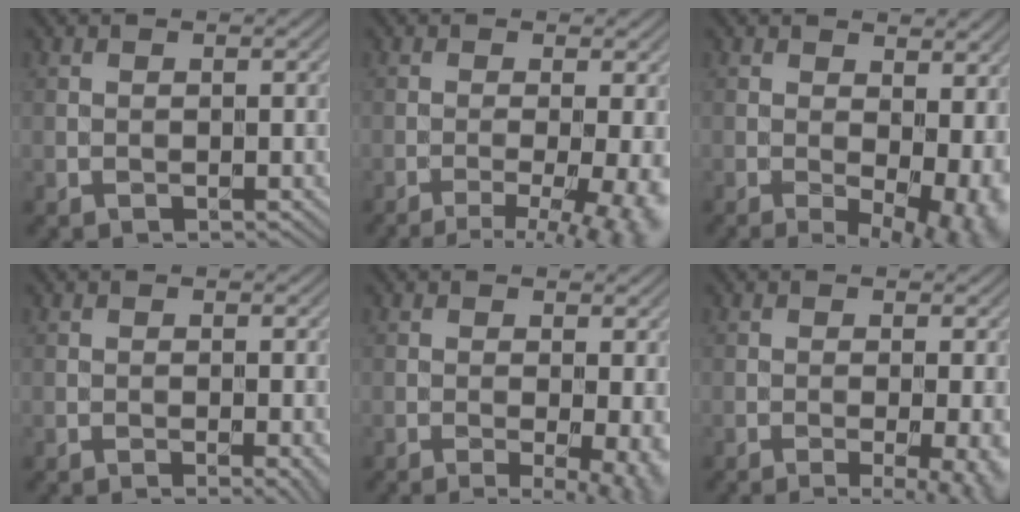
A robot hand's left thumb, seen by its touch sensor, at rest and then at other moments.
{"total": 8.8, "force": [-3.3, 2.5, 7.8], "torque": [-0.089, -0.010, -0.032]}
{"total": 10.7, "force": [-0.3, 5.5, 9.1], "torque": [-0.112, -0.012, 0.022]}
{"total": 1.6, "force": [-0.5, 0.1, 1.6], "torque": [-0.026, -0.005, -0.008]}
{"total": 6.5, "force": [-1.3, 1.8, 6.1], "torque": [-0.079, -0.006, -0.012]}
{"total": 6.0, "force": [-1.8, 1.4, 5.5], "torque": [-0.078, -0.012, -0.018]}